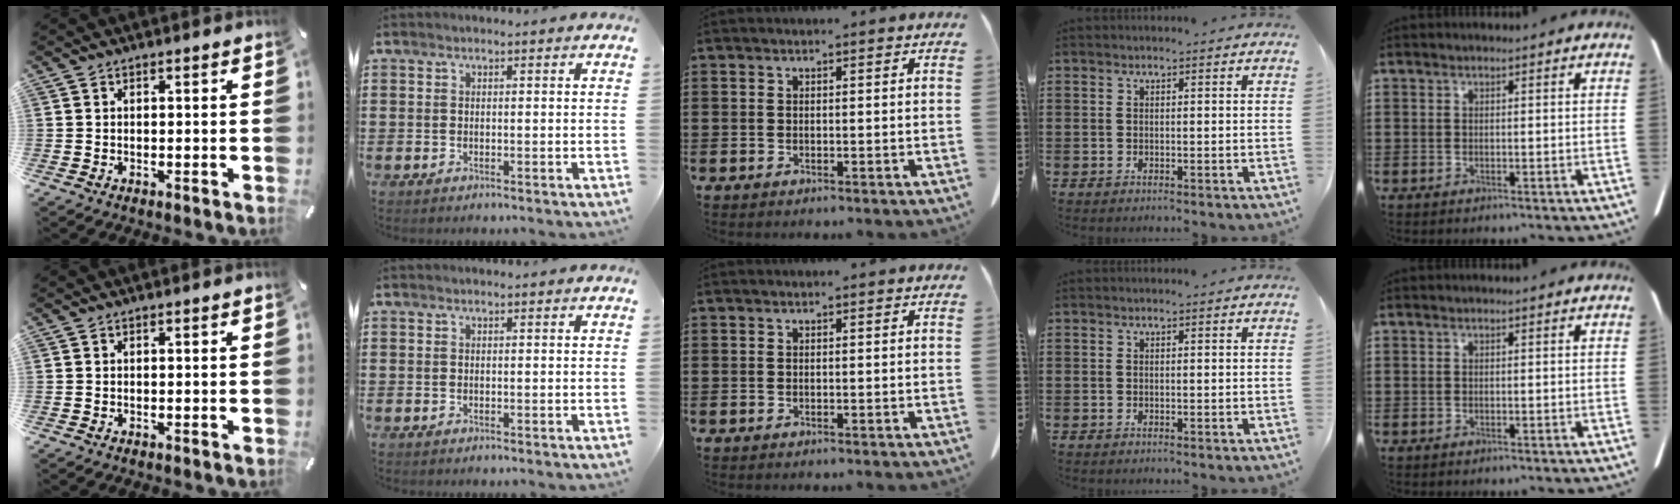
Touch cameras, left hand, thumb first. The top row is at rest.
{}